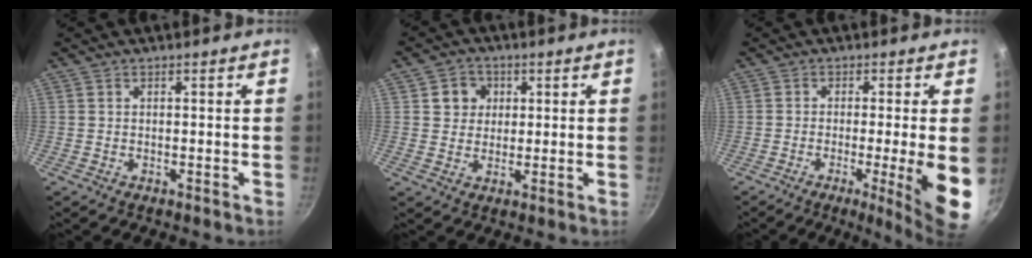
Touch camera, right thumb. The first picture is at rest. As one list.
[{"total": 5.1, "force": [1.4, 4.7, 1.4], "torque": [0.013, 0.003, 0.018]}, {"total": 10.4, "force": [-2.2, 0.7, 10.2], "torque": [-0.140, -0.004, -0.030]}]